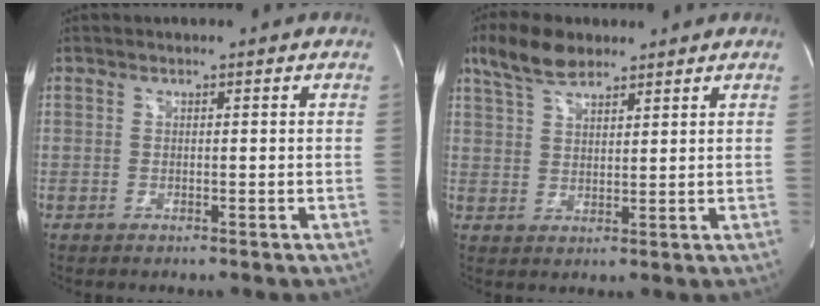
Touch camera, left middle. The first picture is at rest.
{"total": 7.3, "force": [5.6, 2.5, 4.0], "torque": [-0.085, 0.018, 0.108]}